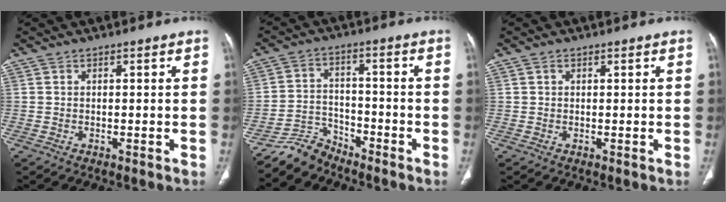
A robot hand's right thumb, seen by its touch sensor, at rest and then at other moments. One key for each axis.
{"total": 5.7, "fx": -5.4, "fy": 1.9, "fz": -0.4, "tx": 0.017, "ty": 0.041, "tz": -0.108}
{"total": 0.6, "fx": 0.3, "fy": 0.5, "fz": 0.3, "tx": -0.002, "ty": 0.000, "tz": 0.004}